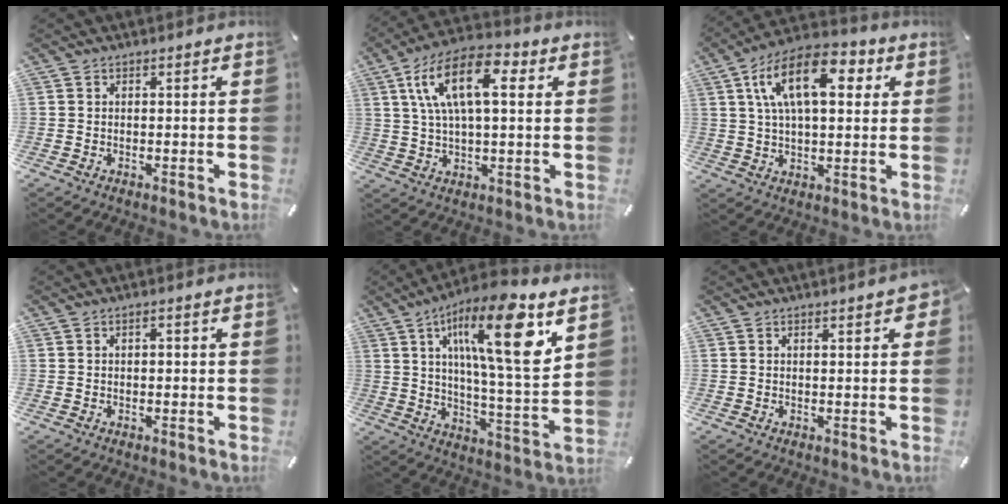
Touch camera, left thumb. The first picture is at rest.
{"total": 14.9, "force": [5.1, 7.0, 12.2], "torque": [-0.232, 0.004, 0.083]}
{"total": 16.3, "force": [5.8, 8.4, 12.8], "torque": [-0.224, 0.002, 0.094]}
{"total": 1.2, "force": [0.1, 0.6, 1.0], "torque": [-0.019, 0.004, -0.001]}
{"total": 19.8, "force": [9.5, 4.6, 16.8], "torque": [-0.269, -0.041, 0.139]}
{"total": 2.5, "force": [1.2, 1.0, 2.0], "torque": [-0.025, -0.003, 0.018]}